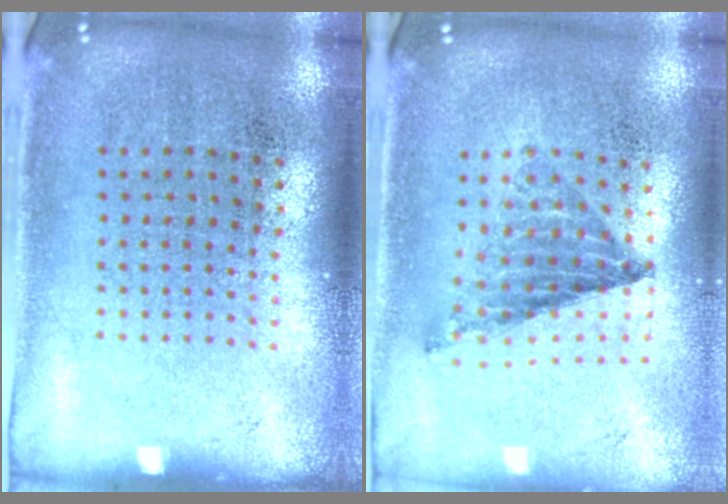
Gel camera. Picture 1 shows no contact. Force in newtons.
{"total": 0.8, "press": 0.8, "slide": 0.1}